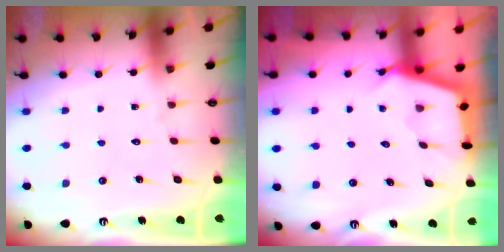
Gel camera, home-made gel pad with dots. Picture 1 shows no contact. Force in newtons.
{"total": 2.6, "press": 2.6, "slide": 0.2}